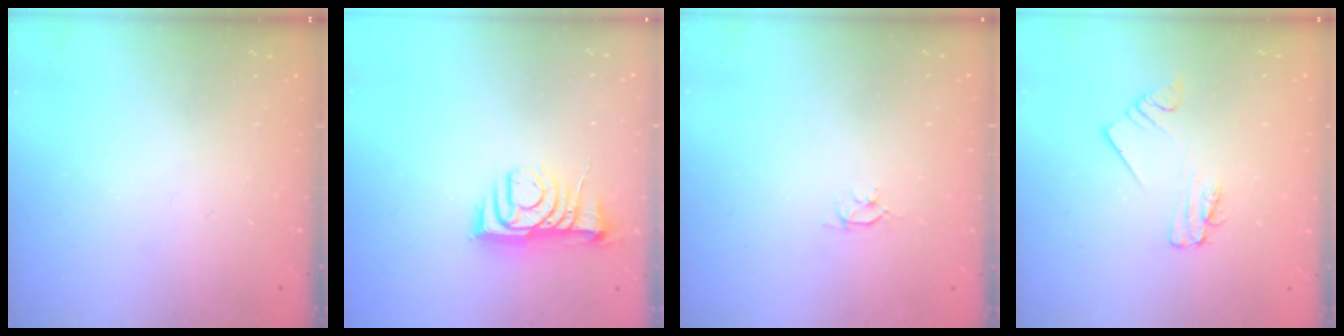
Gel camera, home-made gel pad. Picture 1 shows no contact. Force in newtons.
{"total": 8.3, "press": 8.2, "slide": 0.9}
{"total": 2.6, "press": 2.6, "slide": 0.3}
{"total": 2.0, "press": 2.0, "slide": 0.1}